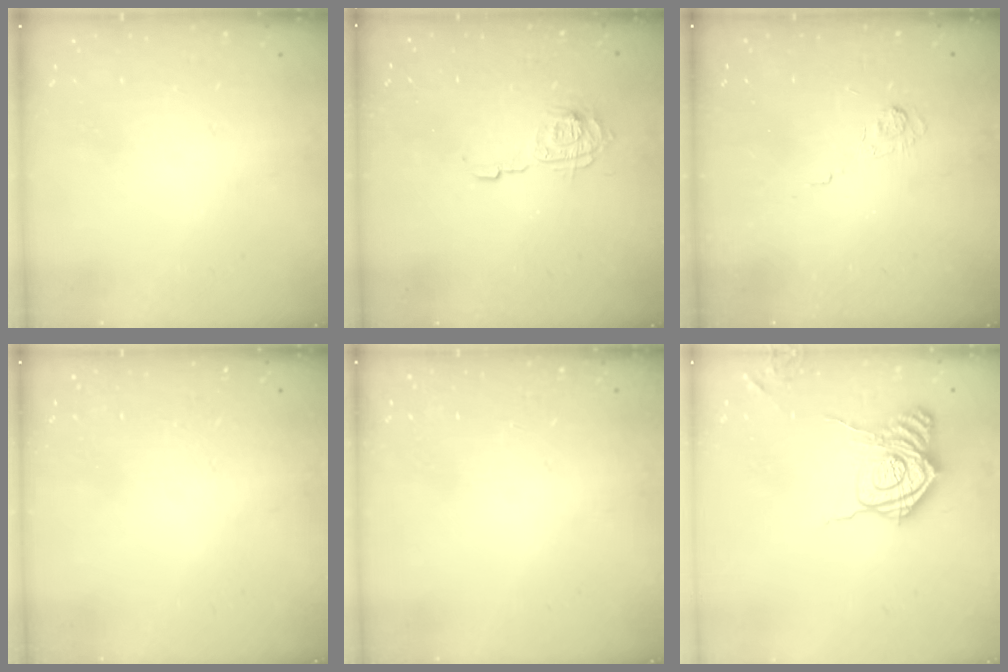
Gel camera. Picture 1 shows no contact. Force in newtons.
{"total": 9.5, "press": 9.4, "slide": 0.6}
{"total": 3.1, "press": 2.7, "slide": 1.6}
{"total": 0.0}
{"total": 0.0}
{"total": 16.7, "press": 16.7, "slide": 0.6}